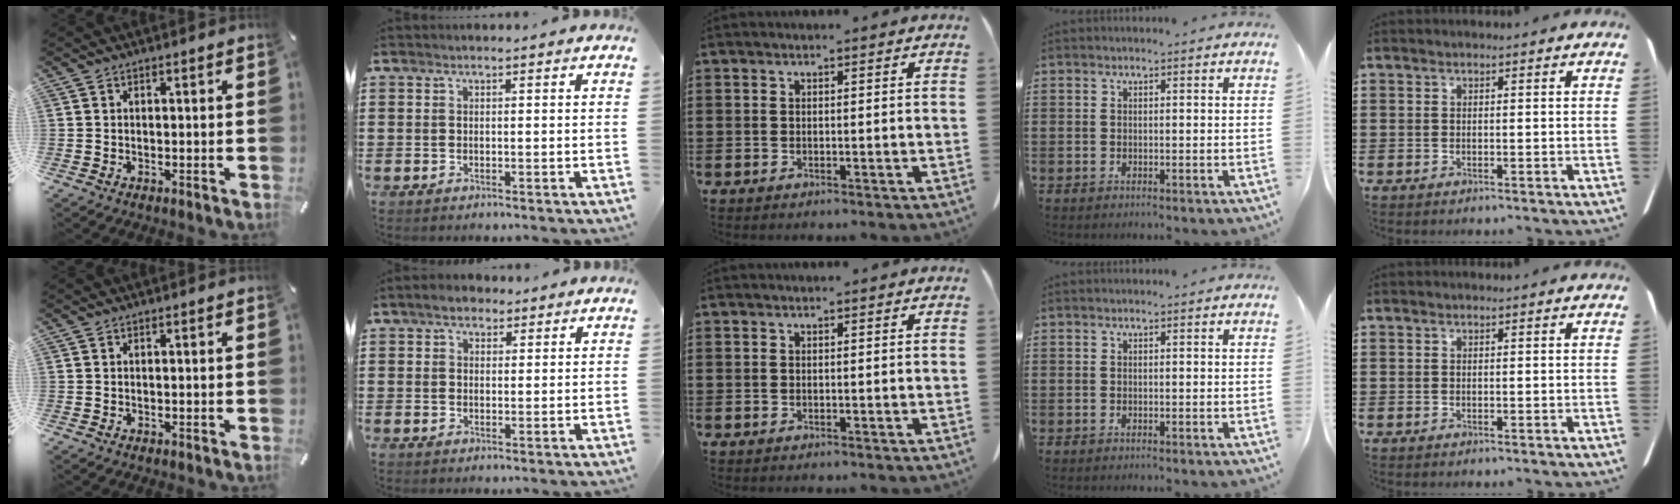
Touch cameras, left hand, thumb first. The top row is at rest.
{"index": {"total": 2.9, "force": [2.1, 1.7, 1.1], "torque": [-0.021, 0.009, 0.037]}}